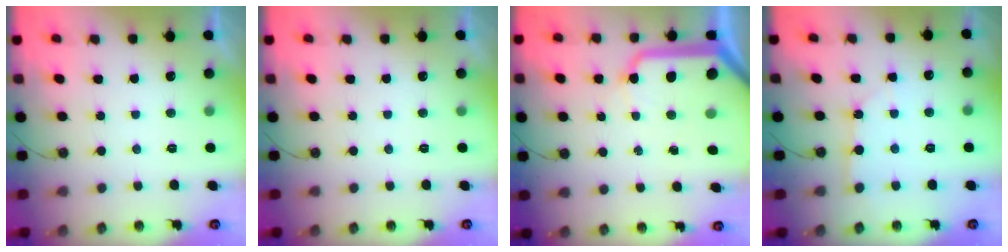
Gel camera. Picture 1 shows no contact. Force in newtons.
{"total": 0.0}
{"total": 14.1, "press": 14.0, "slide": 1.9}
{"total": 2.5, "press": 2.5, "slide": 0.3}